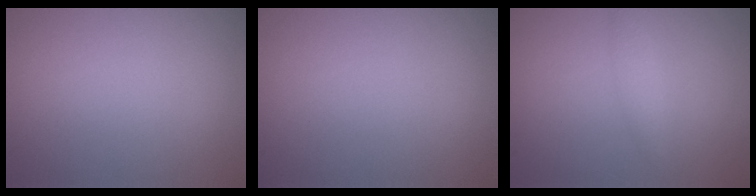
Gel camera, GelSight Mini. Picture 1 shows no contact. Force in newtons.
{"total": 0.0}
{"total": 1.2, "press": 1.2, "slide": 0.0}